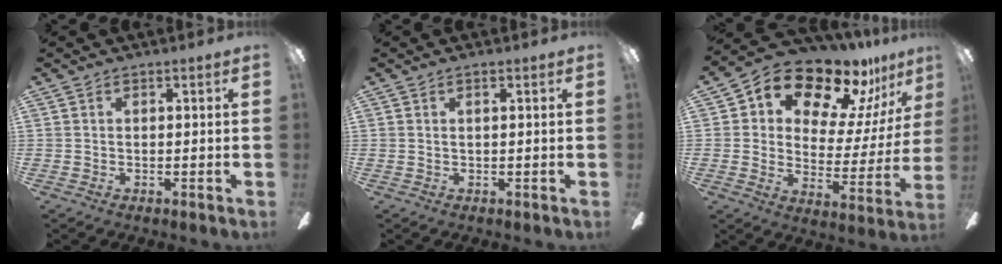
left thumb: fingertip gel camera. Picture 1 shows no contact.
{"total": 1.0, "force": [0.3, 0.0, 1.0], "torque": [-0.020, 0.000, 0.005]}
{"total": 16.5, "force": [12.5, 7.6, 7.6], "torque": [-0.128, -0.090, 0.213]}